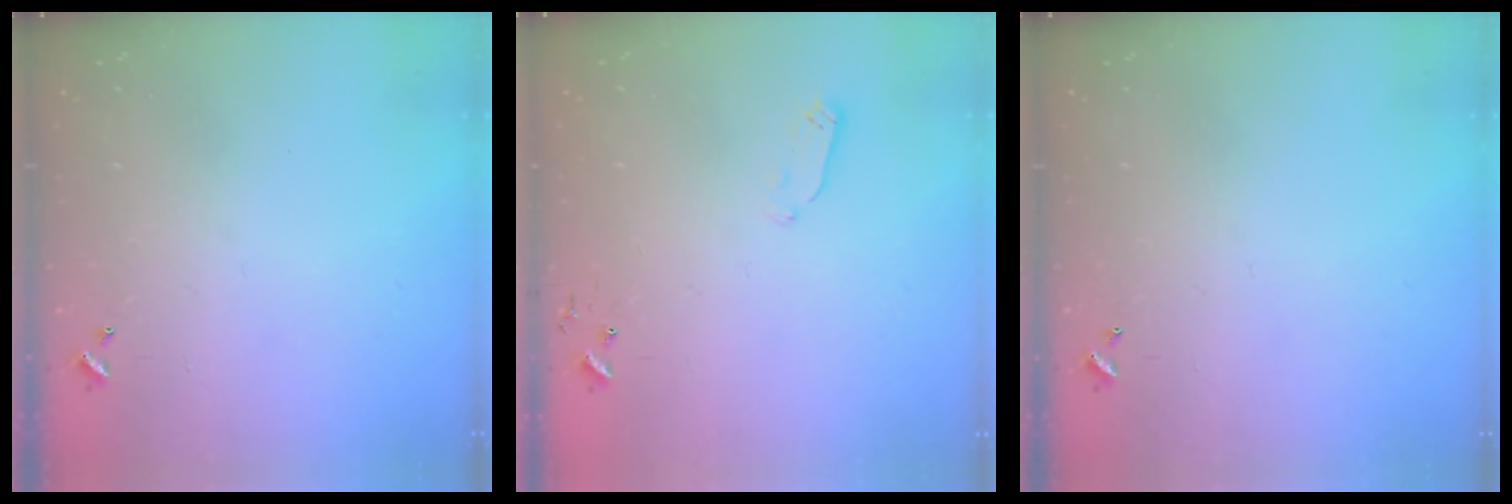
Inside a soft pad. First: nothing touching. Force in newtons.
{"total": 2.9, "press": 2.9, "slide": 0.4}
{"total": 0.0}